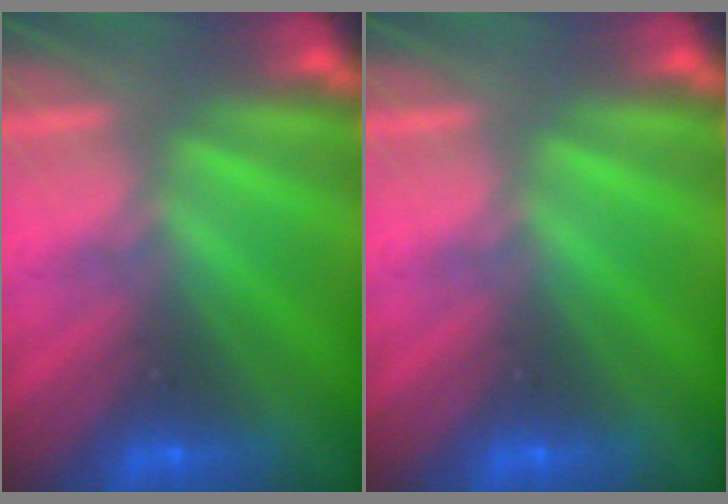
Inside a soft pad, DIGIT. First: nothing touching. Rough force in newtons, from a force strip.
{"total": 0.0}